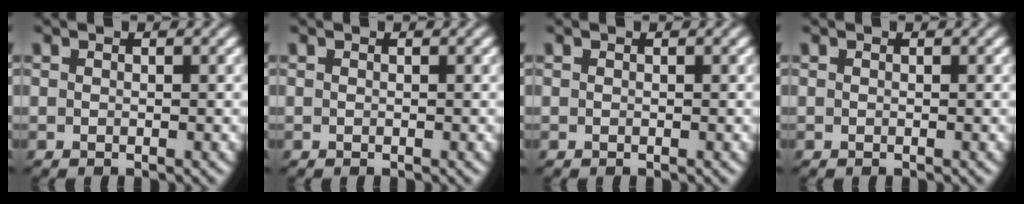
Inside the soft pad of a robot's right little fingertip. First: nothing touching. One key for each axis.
{"total": 0.0}
{"total": 0.0}
{"total": 0.0}